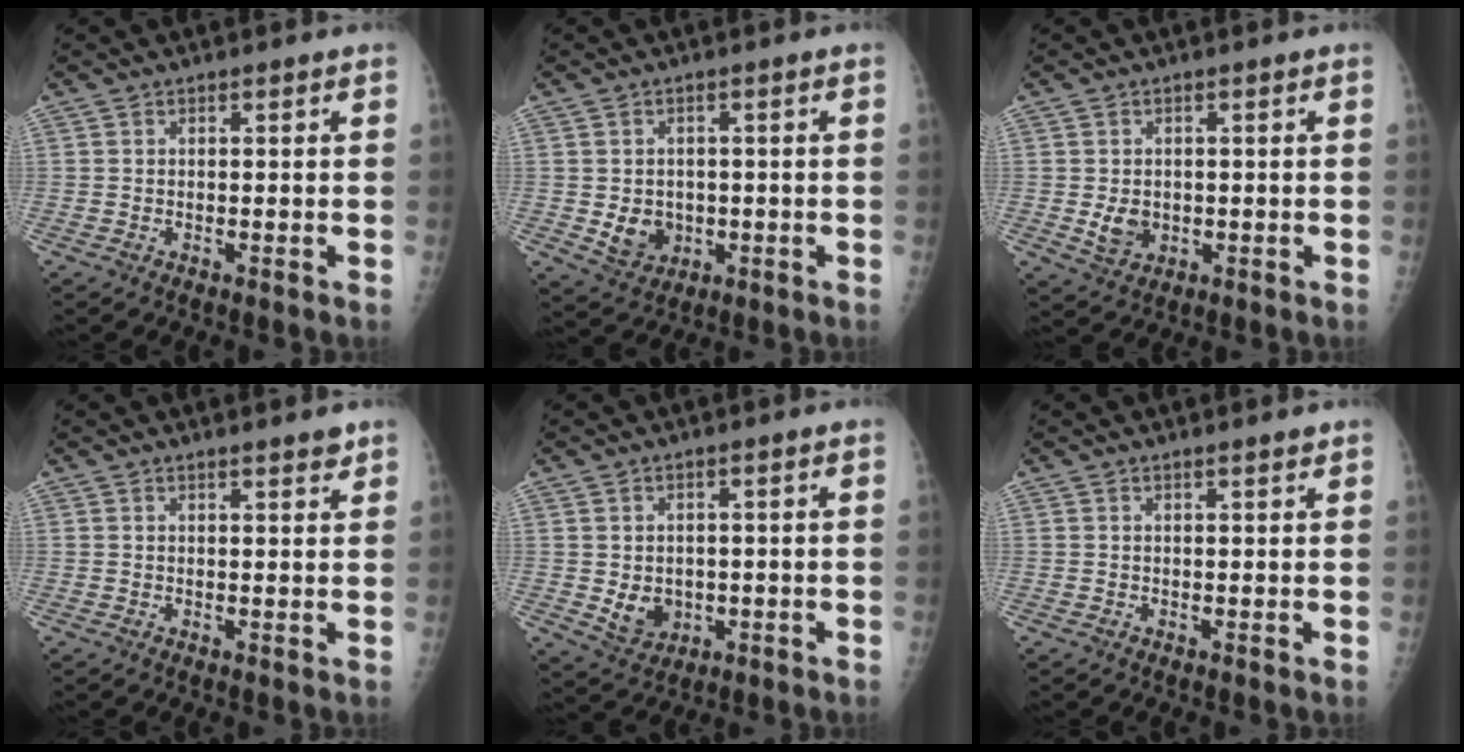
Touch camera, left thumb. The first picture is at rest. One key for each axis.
{"total": 5.5, "fx": -0.7, "fy": 4.7, "fz": 2.8, "tx": -0.024, "ty": 0.000, "tz": 0.001}
{"total": 4.0, "fx": -0.4, "fy": 3.2, "fz": 2.4, "tx": -0.028, "ty": -0.003, "tz": 0.003}
{"total": 2.3, "fx": 1.9, "fy": 0.4, "fz": 1.3, "tx": -0.011, "ty": -0.012, "tz": 0.025}
{"total": 5.0, "fx": -0.3, "fy": 4.1, "fz": 2.8, "tx": -0.027, "ty": -0.005, "tz": 0.010}
{"total": 1.1, "fx": 0.9, "fy": 0.1, "fz": 0.6, "tx": -0.007, "ty": -0.005, "tz": 0.014}